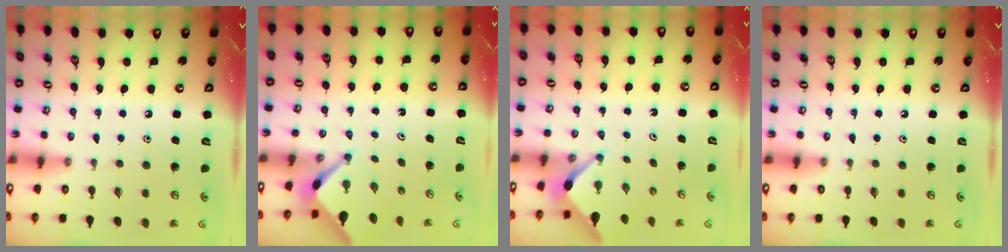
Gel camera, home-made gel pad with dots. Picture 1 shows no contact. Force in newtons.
{"total": 2.5, "press": 2.5, "slide": 0.3}
{"total": 2.6, "press": 2.6, "slide": 0.3}
{"total": 0.0}